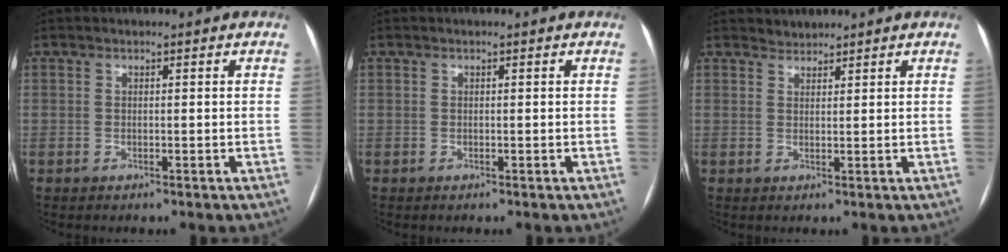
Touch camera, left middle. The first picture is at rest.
{"total": 0.0}
{"total": 1.5, "force": [1.4, 0.3, -0.3], "torque": [-0.001, 0.005, 0.027]}